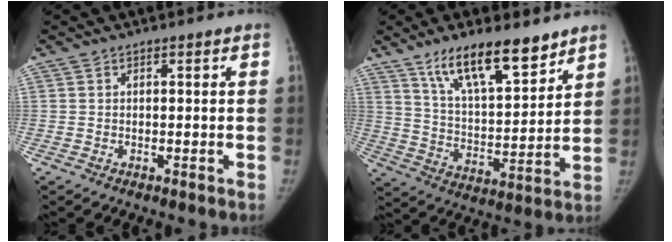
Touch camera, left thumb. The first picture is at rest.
{"total": 16.0, "force": [11.1, 5.1, 10.3], "torque": [-0.145, -0.063, 0.201]}